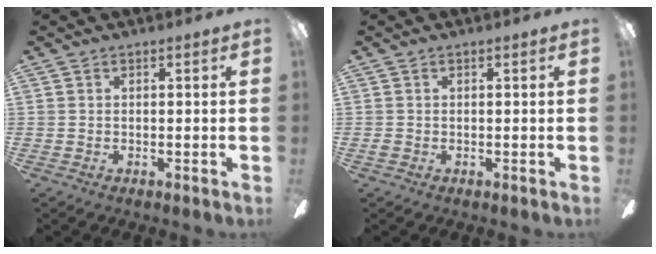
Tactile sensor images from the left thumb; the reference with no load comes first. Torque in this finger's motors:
{"motor_torque": [-0.03, 0.15, 0.59, 0.01, 0.00]}